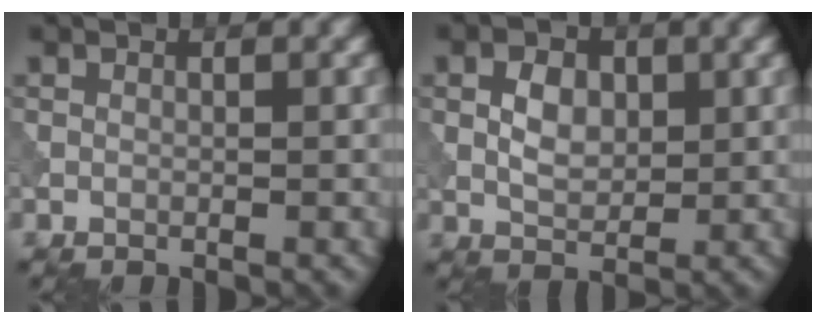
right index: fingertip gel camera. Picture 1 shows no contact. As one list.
[{"total": 3.1, "force": [0.5, 2.0, 2.3], "torque": [-0.041, 0.001, 0.008]}]